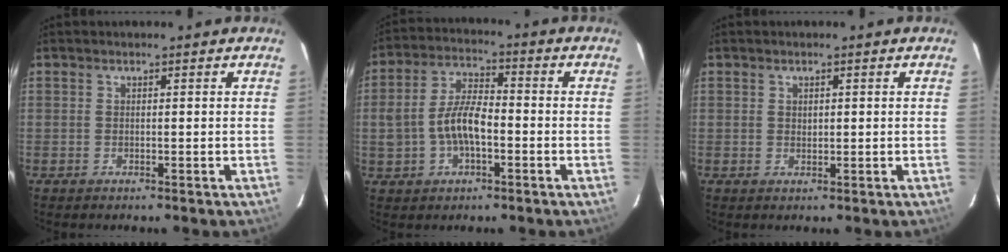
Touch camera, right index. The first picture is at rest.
{"total": 9.0, "force": [-1.9, 4.4, 7.5], "torque": [-0.150, 0.013, -0.030]}
{"total": 1.0, "force": [0.4, 0.8, 0.6], "torque": [-0.008, 0.003, 0.007]}